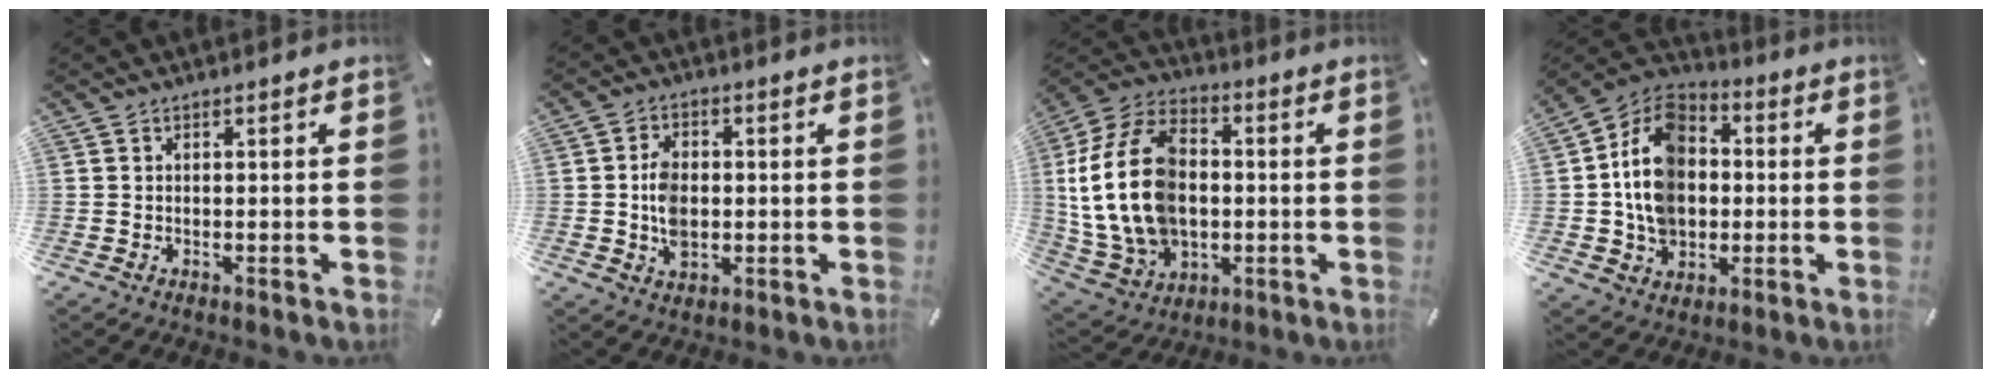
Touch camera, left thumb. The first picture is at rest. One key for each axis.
{"total": 6.9, "fx": -0.6, "fy": 5.0, "fz": 4.7, "tx": -0.092, "ty": 0.000, "tz": -0.014}
{"total": 20.4, "fx": -0.2, "fy": 15.1, "fz": 13.6, "tx": -0.317, "ty": 0.002, "tz": -0.007}
{"total": 14.1, "fx": -1.2, "fy": 11.5, "fz": 8.1, "tx": -0.177, "ty": 0.015, "tz": -0.023}